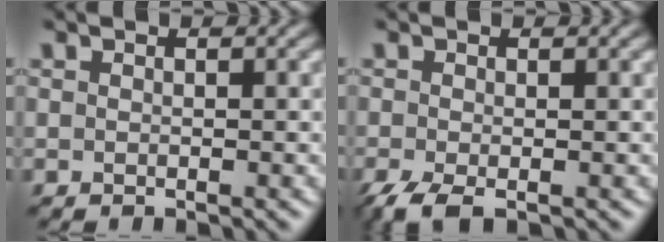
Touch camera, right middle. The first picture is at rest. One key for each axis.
{"total": 2.6, "fx": -1.7, "fy": 0.7, "fz": 1.9, "tx": -0.043, "ty": -0.010, "tz": -0.037}